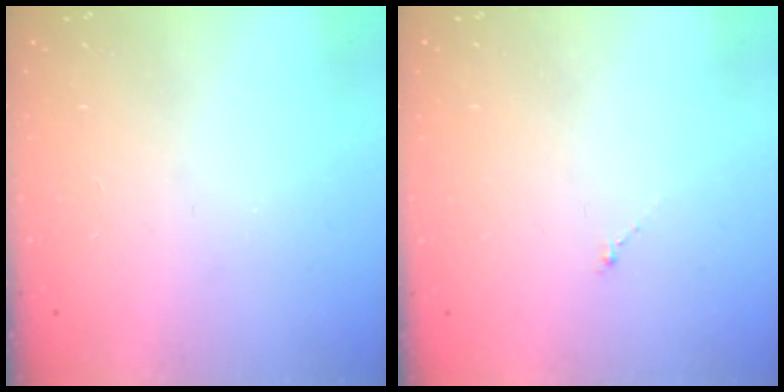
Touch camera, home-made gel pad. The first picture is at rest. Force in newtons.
{"total": 0.0}